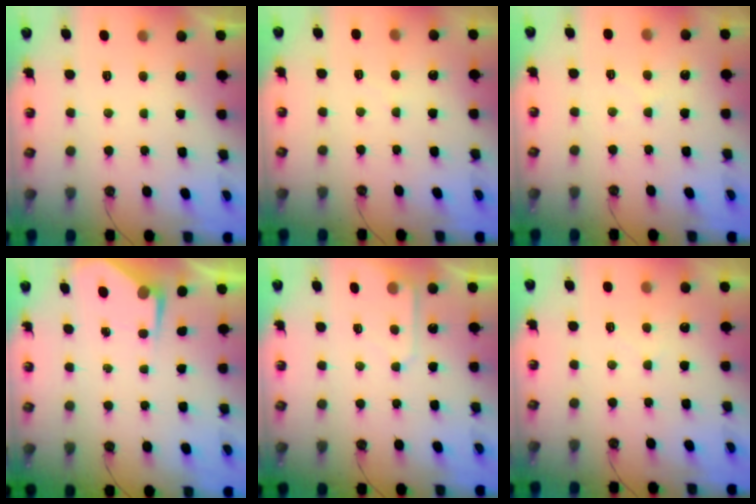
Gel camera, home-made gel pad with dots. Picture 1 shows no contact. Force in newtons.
{"total": 2.3, "press": 2.3, "slide": 0.3}
{"total": 2.5, "press": 2.5, "slide": 0.4}
{"total": 4.8, "press": 4.8, "slide": 0.5}
{"total": 4.9, "press": 4.9, "slide": 0.6}
{"total": 2.9, "press": 2.9, "slide": 0.5}